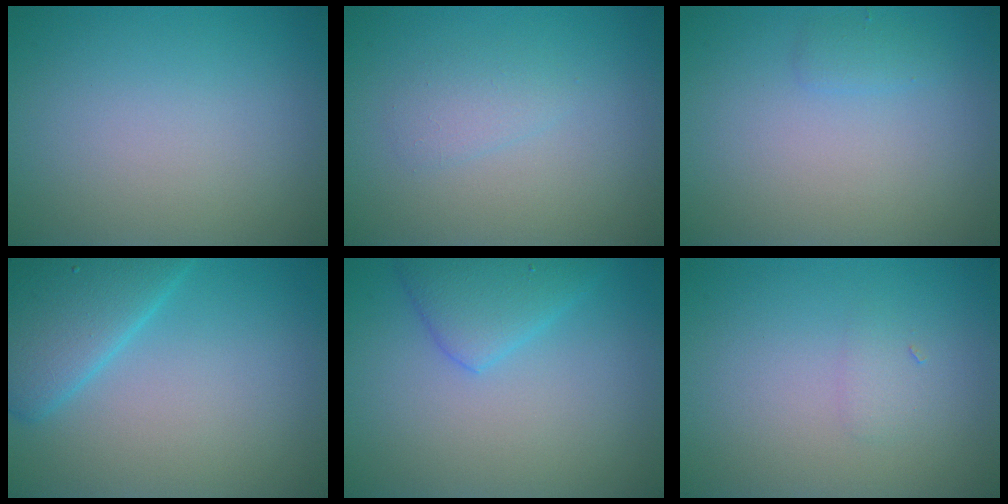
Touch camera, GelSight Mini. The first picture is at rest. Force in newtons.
{"total": 1.4, "press": 1.4, "slide": 0.1}
{"total": 0.9, "press": 0.9, "slide": 0.0}
{"total": 5.5, "press": 5.5, "slide": 0.3}
{"total": 3.3, "press": 3.3, "slide": 0.2}
{"total": 0.8, "press": 0.8, "slide": 0.1}